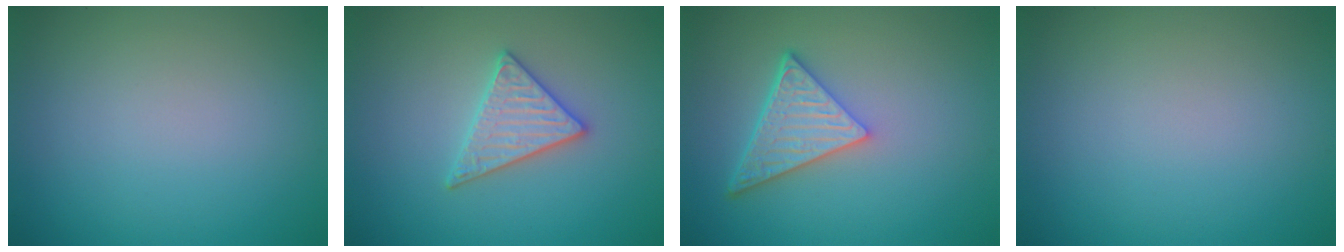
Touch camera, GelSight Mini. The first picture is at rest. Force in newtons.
{"total": 2.9, "press": 2.9, "slide": 0.3}
{"total": 5.1, "press": 3.8, "slide": 3.4}
{"total": 0.0}